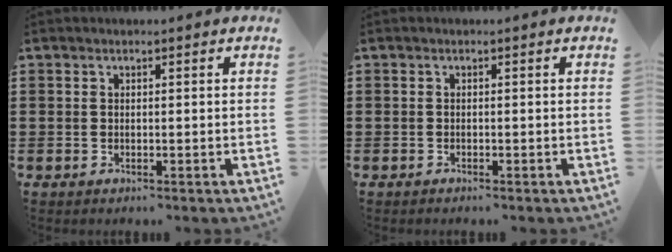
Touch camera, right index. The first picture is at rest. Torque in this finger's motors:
{"motor_torque": [-0.15, -0.16, 0.00, 0.02]}